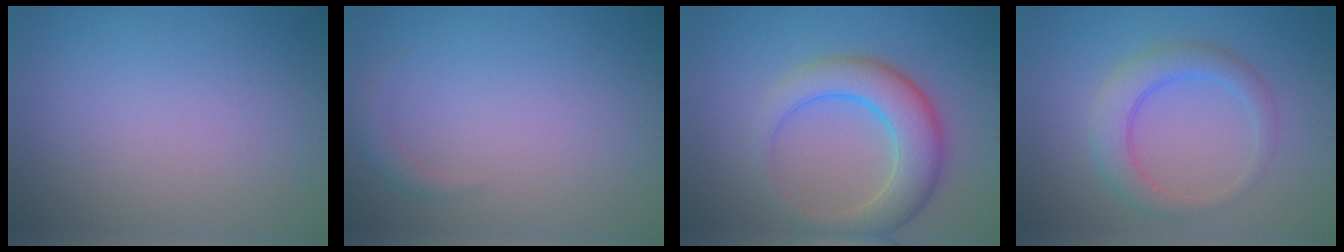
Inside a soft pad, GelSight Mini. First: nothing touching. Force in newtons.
{"total": 1.2, "press": 1.2, "slide": 0.2}
{"total": 6.4, "press": 6.4, "slide": 0.3}
{"total": 3.9, "press": 3.9, "slide": 0.2}